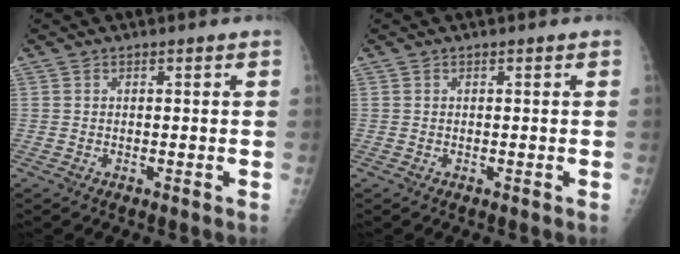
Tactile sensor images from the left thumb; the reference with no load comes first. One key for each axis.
{"total": 0.0}